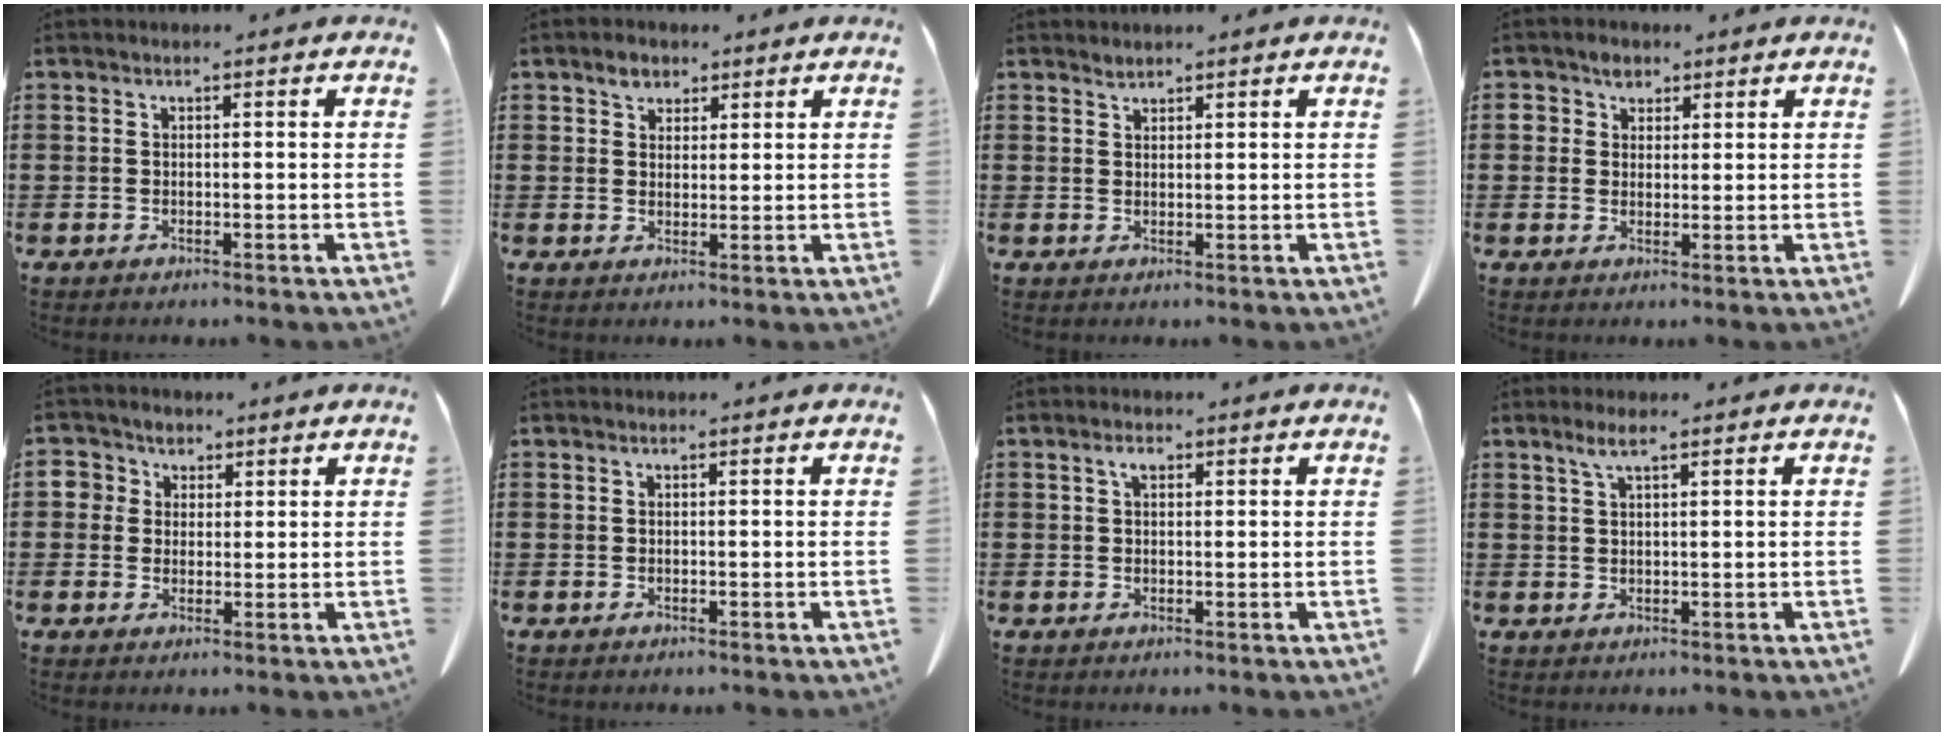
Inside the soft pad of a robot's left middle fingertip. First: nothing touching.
{"total": 2.7, "force": [1.9, 1.7, 0.8], "torque": [-0.014, 0.006, 0.034]}
{"total": 0.9, "force": [0.9, 0.2, 0.0], "torque": [-0.003, 0.000, 0.017]}
{"total": 2.9, "force": [1.8, 2.2, 0.7], "torque": [-0.014, 0.007, 0.031]}
{"total": 3.9, "force": [1.6, 3.5, 0.6], "torque": [-0.021, 0.011, 0.026]}
{"total": 0.0}
{"total": 1.7, "force": [0.6, 0.9, 1.3], "torque": [-0.029, 0.007, 0.010]}
{"total": 2.6, "force": [1.6, 0.5, 2.0], "torque": [-0.042, 0.004, 0.027]}